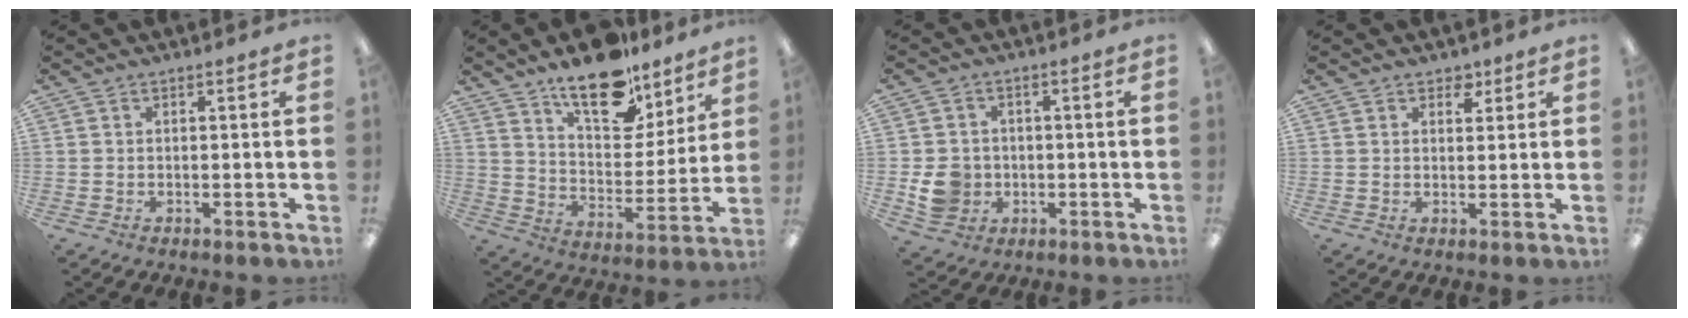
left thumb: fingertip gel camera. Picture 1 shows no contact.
{"total": 18.0, "force": [13.5, 7.8, 9.0], "torque": [-0.139, -0.085, 0.234]}
{"total": 7.0, "force": [-1.3, 6.3, 2.6], "torque": [-0.054, 0.010, -0.022]}
{"total": 2.9, "force": [2.2, 1.7, 0.9], "torque": [0.004, -0.011, 0.036]}